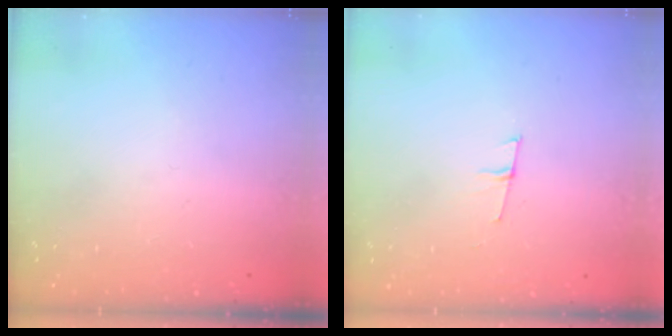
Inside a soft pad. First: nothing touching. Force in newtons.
{"total": 5.3, "press": 4.5, "slide": 2.9}